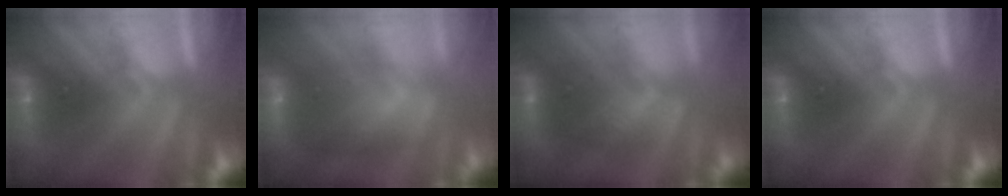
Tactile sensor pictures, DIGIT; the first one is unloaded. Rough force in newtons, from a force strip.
{"total": 9.1}
{"total": 3.9}
{"total": 0.0}